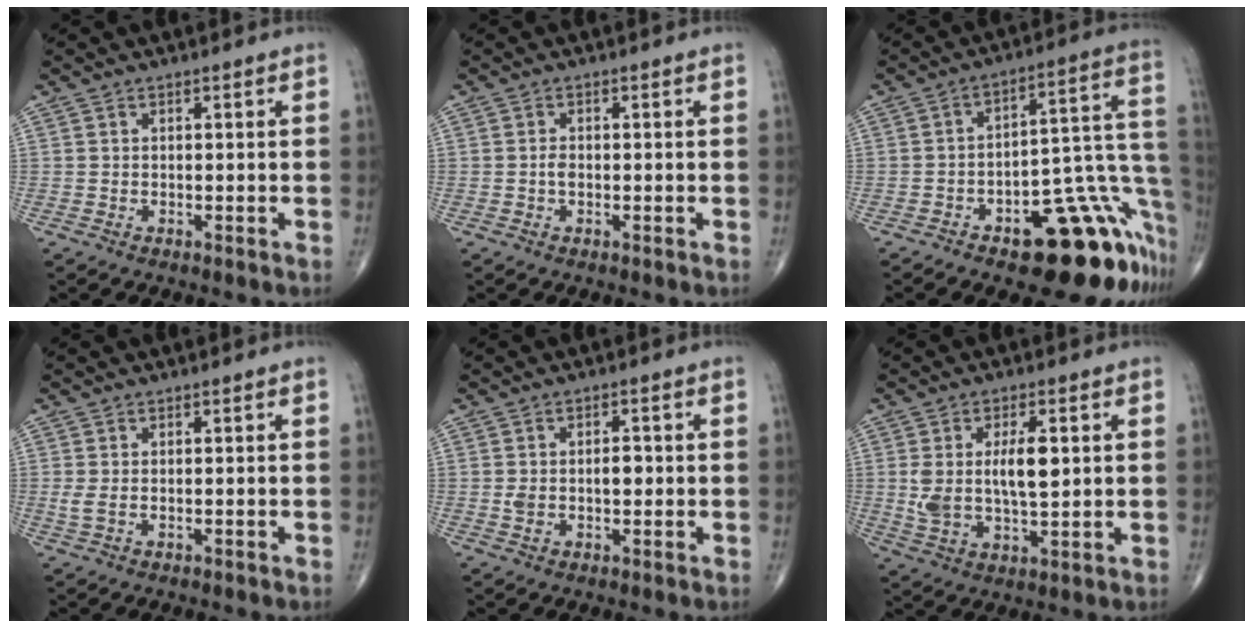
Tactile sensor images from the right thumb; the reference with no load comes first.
{"total": 1.3, "force": [-0.3, 0.8, 1.0], "torque": [-0.017, 0.002, -0.007]}
{"total": 21.1, "force": [-11.0, 8.3, 16.0], "torque": [-0.102, 0.102, -0.144]}
{"total": 1.7, "force": [-0.1, 0.9, 1.4], "torque": [-0.041, -0.002, 0.000]}
{"total": 4.4, "force": [-0.1, 2.5, 3.6], "torque": [-0.062, 0.012, 0.001]}
{"total": 9.9, "force": [1.6, 4.2, 8.8], "torque": [-0.165, -0.006, 0.034]}